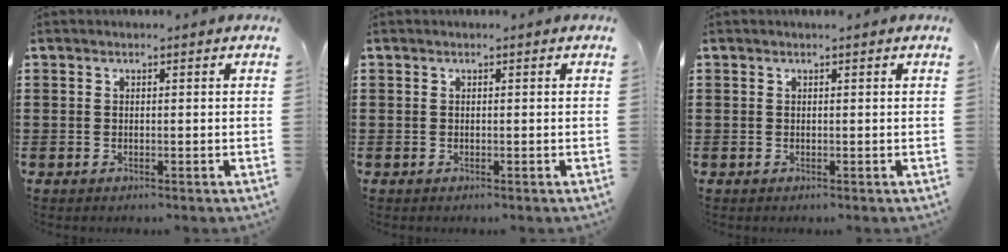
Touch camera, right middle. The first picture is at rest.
{"total": 0.0}
{"total": 0.0}